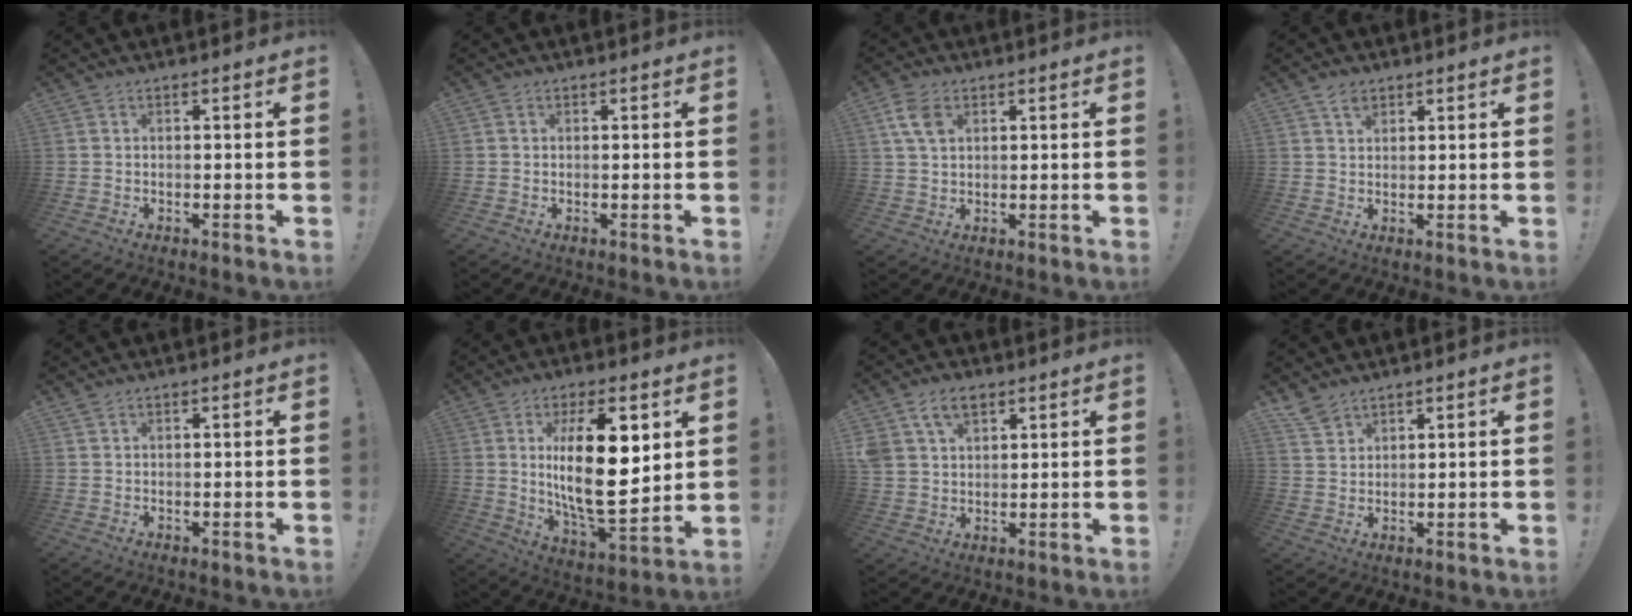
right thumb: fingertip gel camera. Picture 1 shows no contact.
{"total": 0.0}
{"total": 6.9, "force": [2.6, 4.5, 4.4], "torque": [-0.083, -0.001, 0.052]}
{"total": 3.2, "force": [2.0, 2.0, 1.4], "torque": [-0.013, -0.008, 0.034]}
{"total": 0.7, "force": [0.6, 0.0, 0.2], "torque": [-0.005, 0.000, 0.013]}
{"total": 21.0, "force": [5.0, 8.0, 18.8], "torque": [-0.333, -0.031, 0.073]}
{"total": 9.0, "force": [5.1, 5.9, 4.4], "torque": [-0.074, -0.010, 0.100]}
{"total": 4.7, "force": [4.0, 1.8, 1.6], "torque": [-0.018, -0.028, 0.075]}